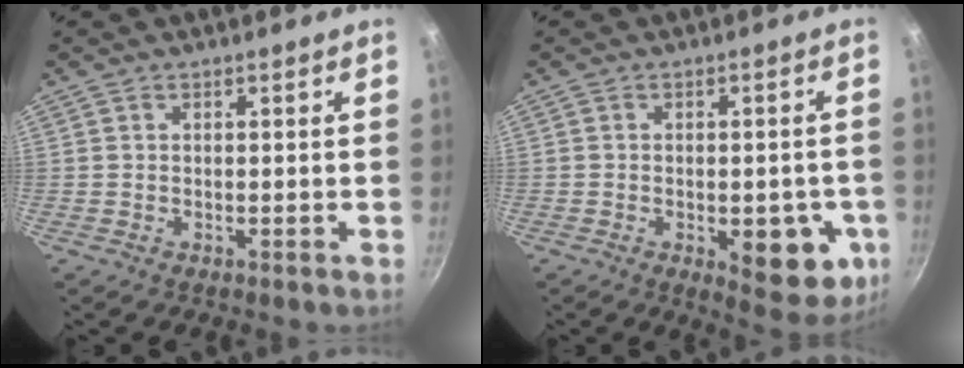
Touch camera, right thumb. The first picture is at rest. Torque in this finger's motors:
{"motor_torque": [-0.44, 0.48, 0.47, -0.16, 0.02]}